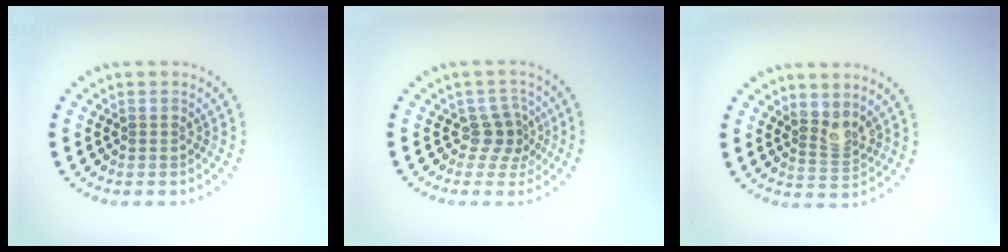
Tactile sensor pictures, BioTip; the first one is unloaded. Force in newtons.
{"total": 2.3, "press": 1.7, "slide": 1.6}
{"total": 2.1, "press": 1.5, "slide": 1.4}